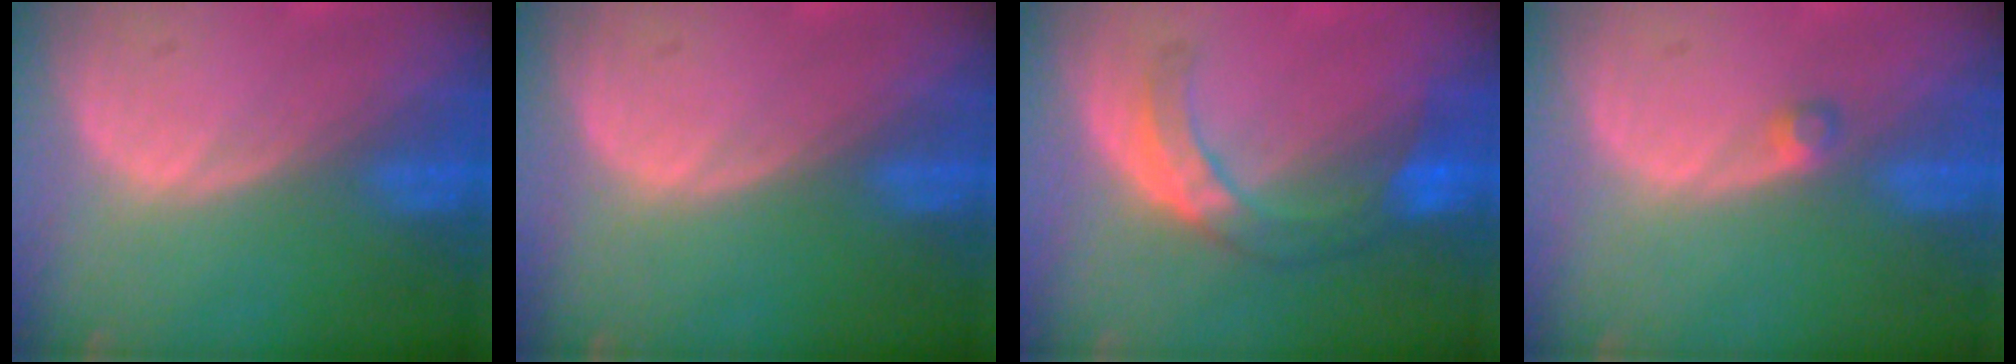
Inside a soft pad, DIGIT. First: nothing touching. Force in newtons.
{"total": 0.0}
{"total": 7.5, "press": 6.7, "slide": 3.5}
{"total": 1.5, "press": 1.2, "slide": 0.8}